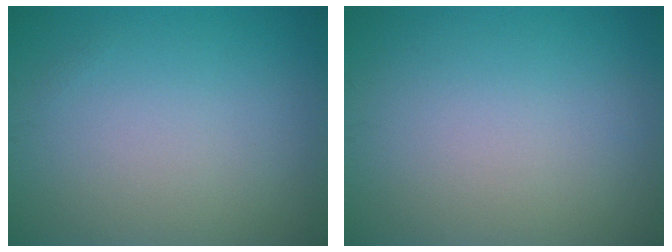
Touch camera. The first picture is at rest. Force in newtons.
{"total": 0.0}